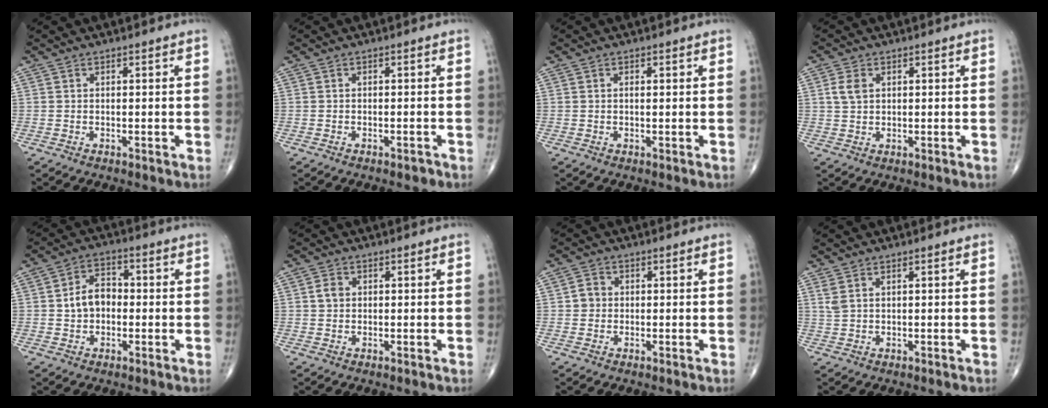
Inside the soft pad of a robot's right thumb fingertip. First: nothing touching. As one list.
[{"total": 0.9, "force": [-0.7, 0.4, 0.4], "torque": [-0.007, 0.003, -0.010]}, {"total": 0.9, "force": [0.2, 0.3, 0.9], "torque": [-0.017, 0.005, 0.002]}, {"total": 3.3, "force": [1.0, 2.3, 2.2], "torque": [-0.042, 0.001, 0.021]}, {"total": 6.6, "force": [-0.3, 4.8, 4.5], "torque": [-0.064, 0.022, -0.012]}, {"total": 2.1, "force": [0.4, 1.7, 1.2], "torque": [-0.016, 0.003, 0.007]}, {"total": 2.5, "force": [0.0, 2.3, 0.9], "torque": [-0.003, 0.005, -0.003]}, {"total": 2.0, "force": [1.1, 0.7, 1.5], "torque": [-0.039, 0.004, 0.032]}]